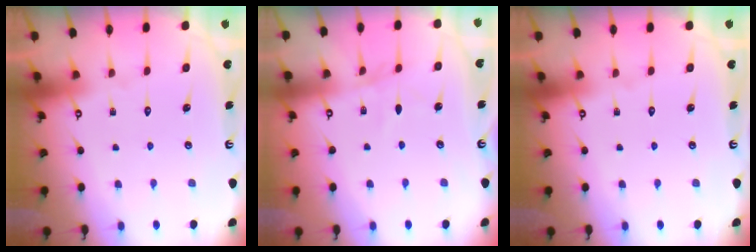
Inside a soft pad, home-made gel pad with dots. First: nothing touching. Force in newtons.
{"total": 3.1, "press": 3.1, "slide": 0.4}
{"total": 0.0}